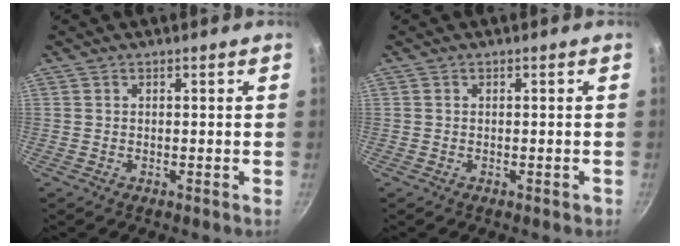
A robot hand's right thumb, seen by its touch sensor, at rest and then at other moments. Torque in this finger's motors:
{"motor_torque": [0.37, 0.10, -0.10, 0.05, 0.03]}